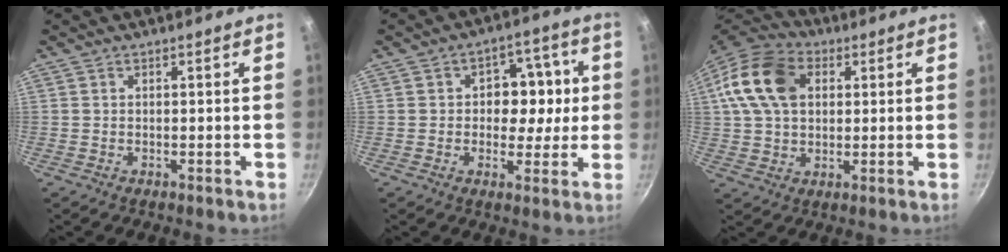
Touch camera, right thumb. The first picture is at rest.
{"total": 9.3, "force": [0.6, 7.3, 5.8], "torque": [-0.027, 0.010, 0.001]}
{"total": 15.5, "force": [3.9, 11.0, 10.2], "torque": [-0.178, 0.015, 0.056]}